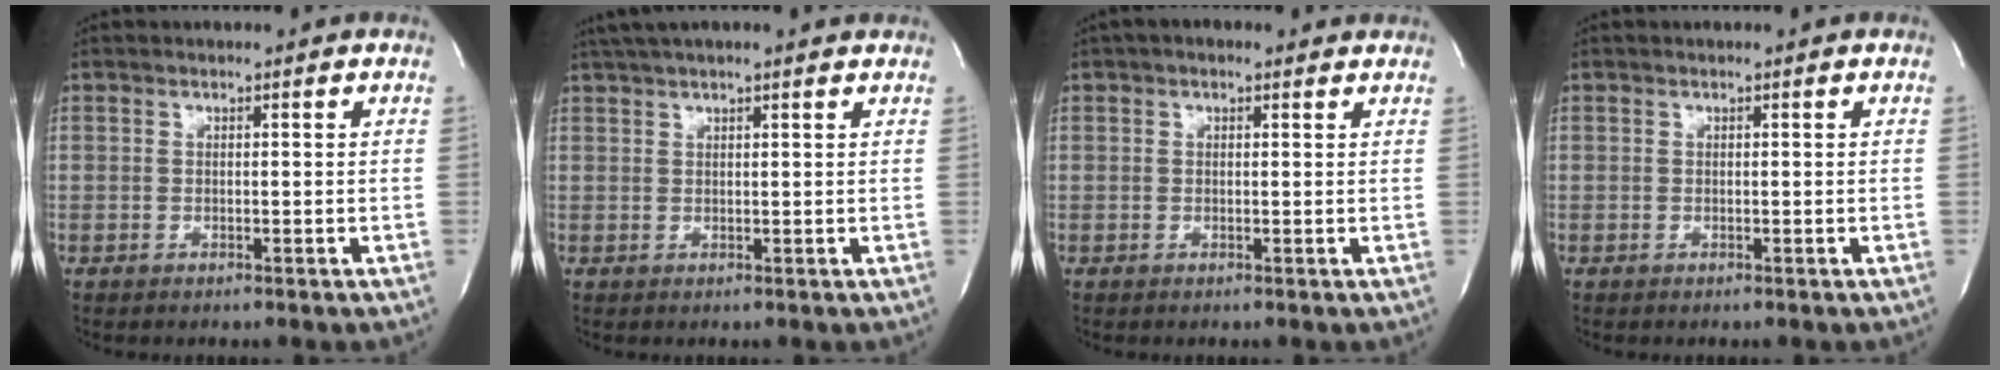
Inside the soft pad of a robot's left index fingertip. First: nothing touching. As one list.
[{"total": 7.7, "force": [6.4, 0.8, 4.2], "torque": [-0.071, 0.033, 0.089]}, {"total": 1.9, "force": [1.0, 1.2, 1.1], "torque": [-0.015, 0.020, 0.009]}, {"total": 0.0}]